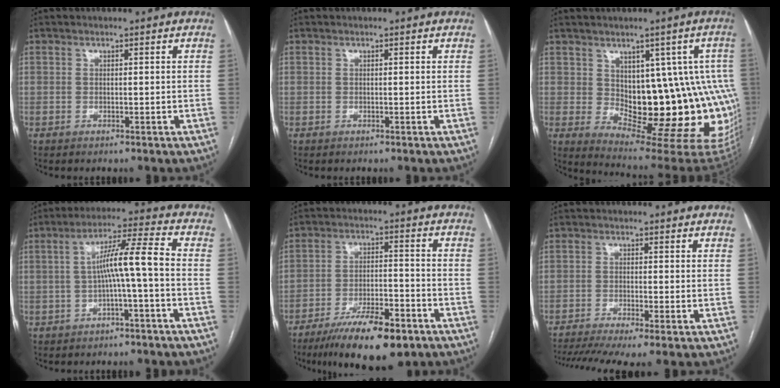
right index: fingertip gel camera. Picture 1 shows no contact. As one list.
[{"total": 0.0}, {"total": 17.2, "force": [0.5, 7.9, 15.3], "torque": [-0.133, 0.012, 0.027]}, {"total": 7.7, "force": [-1.0, -0.3, 7.6], "torque": [-0.132, 0.027, -0.015]}, {"total": 13.6, "force": [-9.2, 3.4, 9.3], "torque": [-0.156, -0.016, -0.154]}, {"total": 8.7, "force": [-6.5, 0.3, 5.9], "torque": [-0.096, -0.008, -0.105]}]